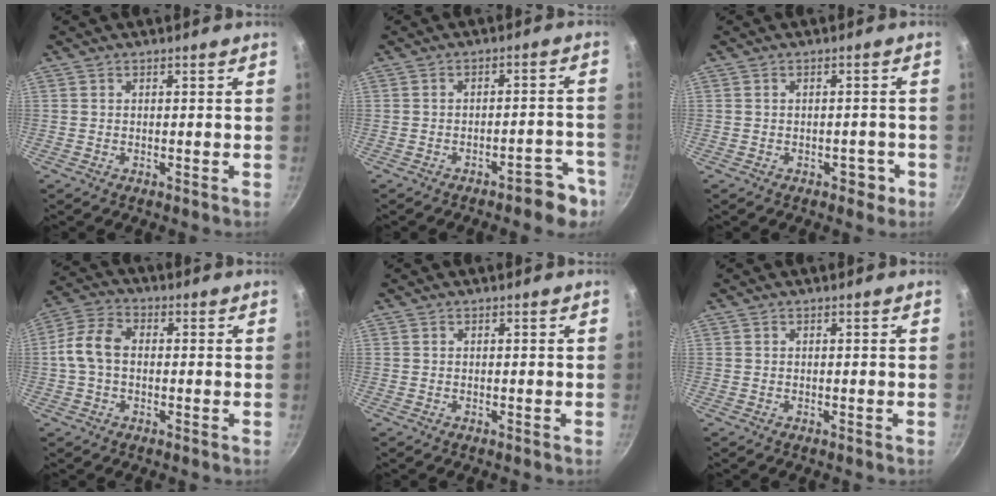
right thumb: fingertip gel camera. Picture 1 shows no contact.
{"total": 6.1, "force": [-4.2, 2.3, 3.9], "torque": [-0.034, 0.043, -0.049]}
{"total": 2.7, "force": [-1.4, 1.8, 1.5], "torque": [-0.006, 0.010, -0.016]}
{"total": 7.8, "force": [-0.1, 5.3, 5.7], "torque": [-0.115, 0.025, -0.010]}
{"total": 0.0}
{"total": 0.0}